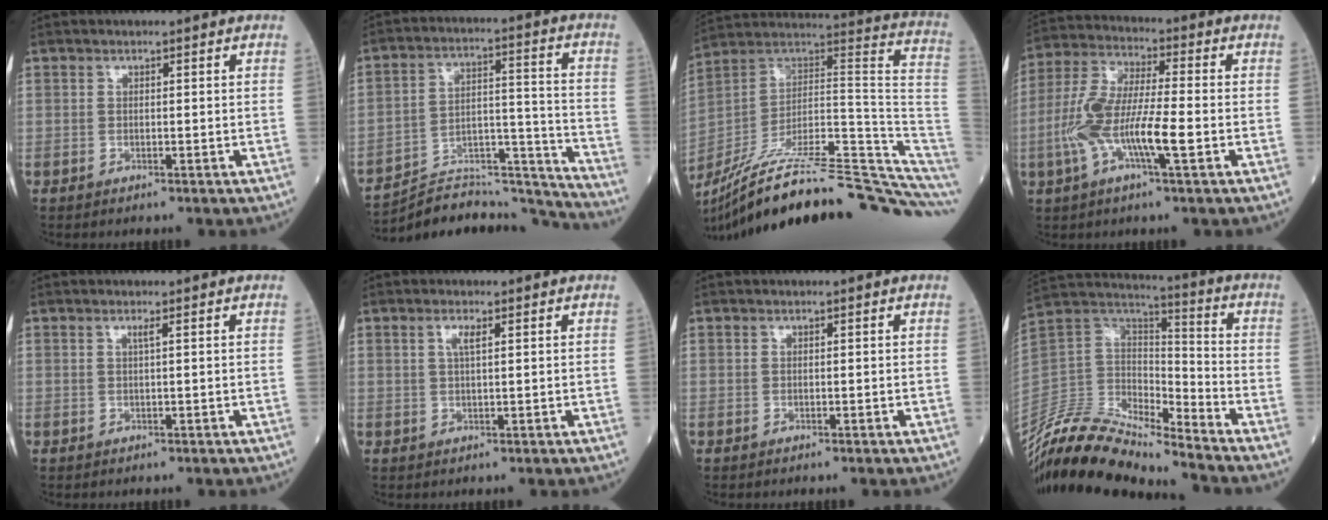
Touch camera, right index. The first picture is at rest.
{"total": 17.9, "force": [-17.8, 1.3, 1.5], "torque": [-0.016, 0.055, -0.270]}
{"total": 29.5, "force": [-23.8, 1.8, 17.4], "torque": [-0.178, 0.022, -0.362]}
{"total": 11.4, "force": [-2.9, 1.8, 10.9], "torque": [-0.232, 0.008, -0.060]}
{"total": 0.7, "force": [0.3, -0.2, 0.6], "torque": [-0.017, -0.002, 0.008]}
{"total": 1.8, "force": [0.8, 0.2, 1.7], "torque": [-0.036, 0.002, 0.014]}
{"total": 0.0}
{"total": 16.9, "force": [-15.8, 2.0, 5.8], "torque": [-0.115, 0.040, -0.306]}